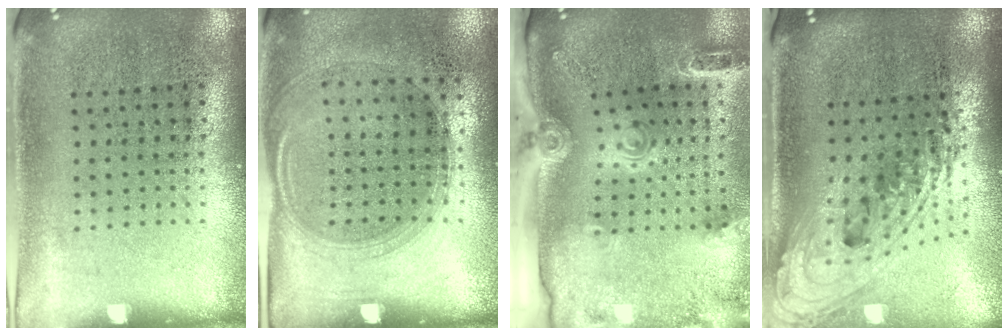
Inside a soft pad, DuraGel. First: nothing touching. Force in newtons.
{"total": 1.4, "press": 1.2, "slide": 0.6}
{"total": 2.9, "press": 2.0, "slide": 2.0}
{"total": 2.3, "press": 1.7, "slide": 1.6}